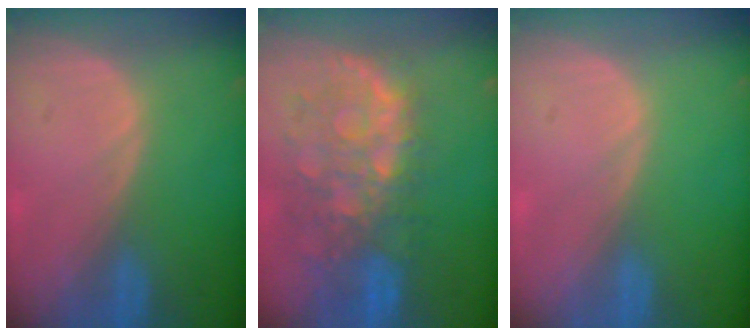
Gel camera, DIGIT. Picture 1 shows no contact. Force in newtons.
{"total": 10.9, "press": 9.5, "slide": 5.2}
{"total": 0.0}